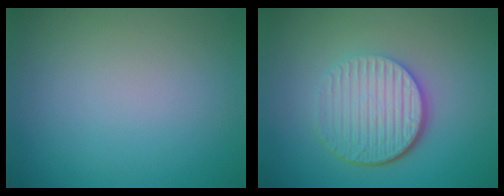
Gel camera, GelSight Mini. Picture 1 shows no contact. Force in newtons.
{"total": 6.0, "press": 4.2, "slide": 4.3}